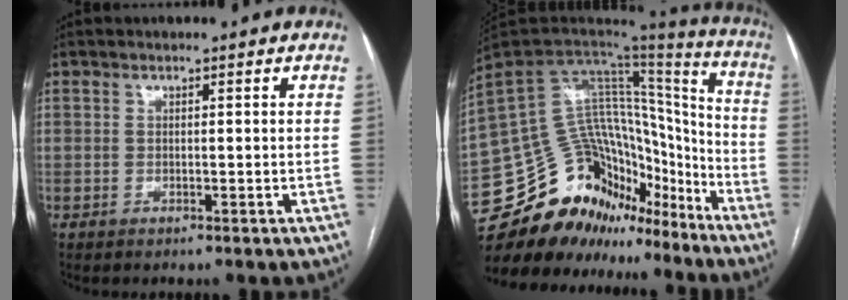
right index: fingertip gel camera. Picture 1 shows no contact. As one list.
[{"total": 25.4, "force": [-19.2, 13.5, 9.6], "torque": [-0.185, 0.060, -0.294]}]